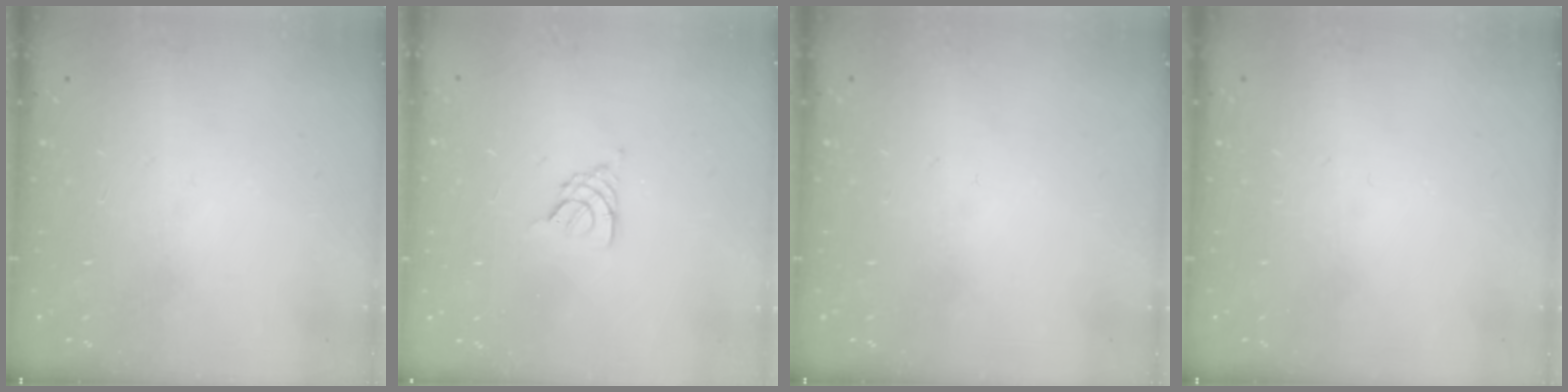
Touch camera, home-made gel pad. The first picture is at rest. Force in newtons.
{"total": 2.3, "press": 2.3, "slide": 0.5}
{"total": 0.0}
{"total": 0.0}